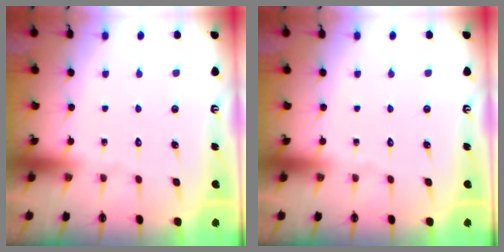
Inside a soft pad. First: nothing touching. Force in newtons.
{"total": 0.0}